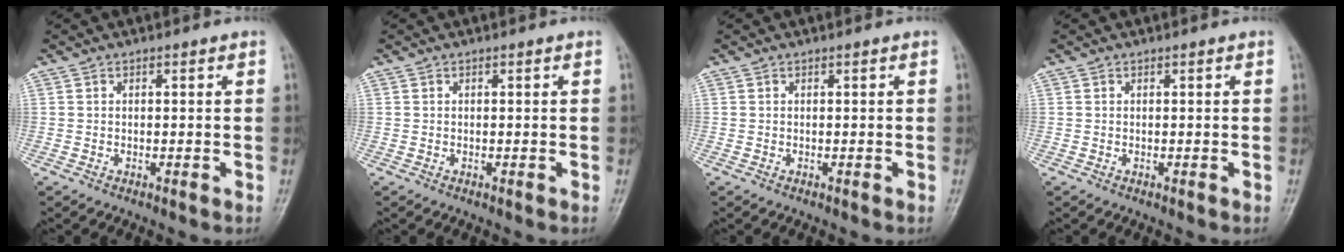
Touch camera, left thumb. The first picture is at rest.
{"total": 0.0}
{"total": 0.0}
{"total": 0.0}